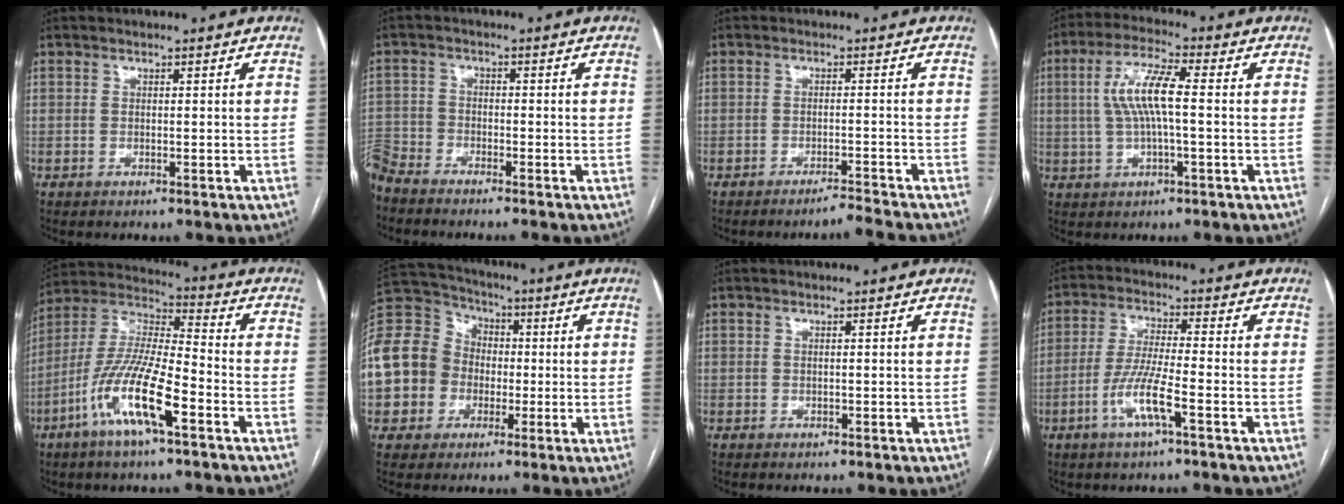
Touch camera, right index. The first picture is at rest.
{"total": 7.1, "force": [-6.6, 2.0, 1.6], "torque": [-0.036, -0.004, -0.129]}
{"total": 3.2, "force": [-3.0, -1.2, 0.2], "torque": [-0.004, -0.014, -0.048]}
{"total": 8.4, "force": [0.6, 1.7, 8.2], "torque": [-0.169, 0.016, 0.011]}
{"total": 14.5, "force": [-6.7, 2.4, 12.7], "torque": [-0.263, -0.005, -0.128]}
{"total": 16.3, "force": [-2.8, 14.6, 6.7], "torque": [-0.191, 0.049, -0.040]}
{"total": 0.0}
{"total": 7.8, "force": [-3.5, 0.4, 6.9], "torque": [-0.143, -0.002, -0.069]}